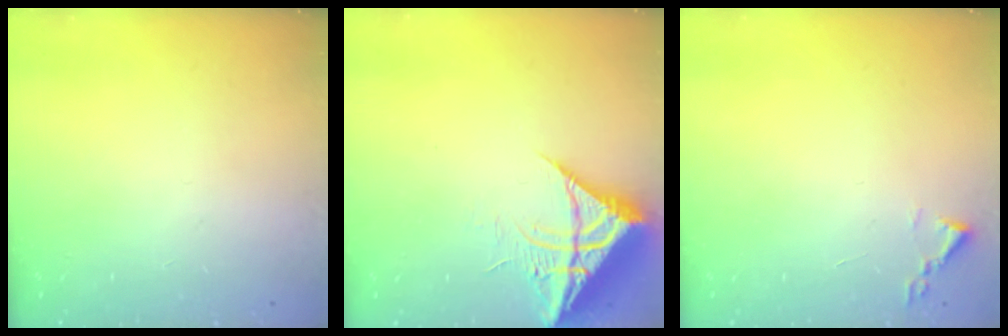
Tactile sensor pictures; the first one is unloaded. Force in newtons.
{"total": 10.3, "press": 10.3, "slide": 1.1}
{"total": 1.9, "press": 1.8, "slide": 0.3}